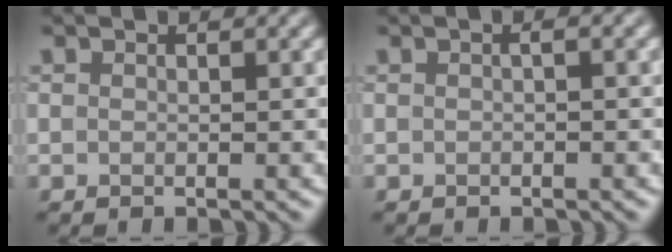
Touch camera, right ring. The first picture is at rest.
{"total": 0.7, "force": [-0.1, 0.3, 0.6], "torque": [-0.013, 0.003, -0.001]}